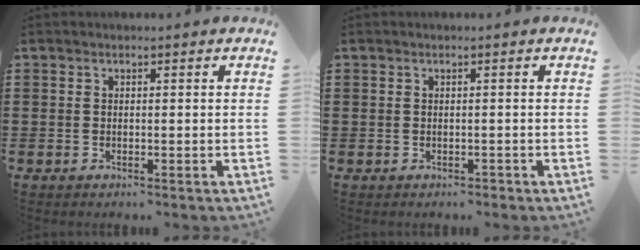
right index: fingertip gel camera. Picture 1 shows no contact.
{"total": 0.6, "force": [-0.2, 0.6, 0.0], "torque": [-0.003, 0.003, -0.006]}